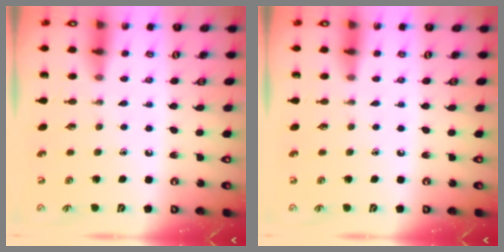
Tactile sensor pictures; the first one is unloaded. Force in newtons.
{"total": 0.0}